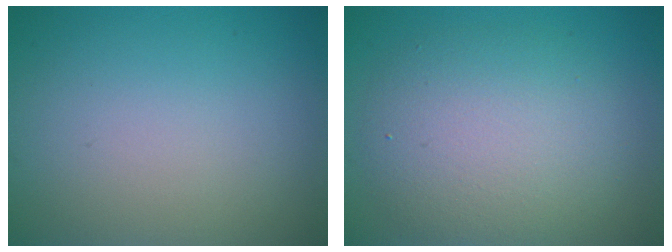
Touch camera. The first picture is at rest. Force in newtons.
{"total": 6.3, "press": 6.3, "slide": 0.4}